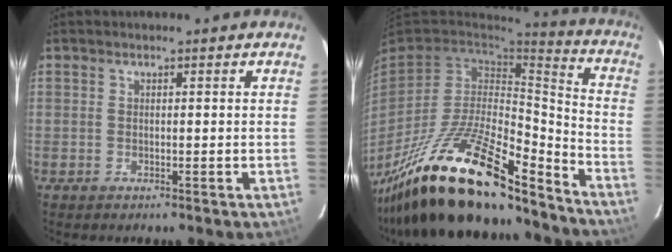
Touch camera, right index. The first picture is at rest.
{"total": 28.5, "force": [-20.4, 8.3, 18.0], "torque": [-0.326, -0.030, -0.341]}